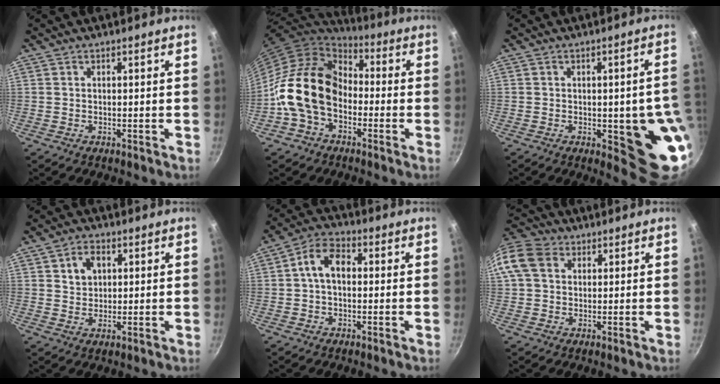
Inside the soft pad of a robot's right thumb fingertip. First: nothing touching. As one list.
[{"total": 16.8, "force": [-3.2, 12.0, 11.3], "torque": [-0.171, 0.043, -0.078]}, {"total": 13.1, "force": [-2.2, 4.3, 12.2], "torque": [-0.096, -0.003, -0.023]}, {"total": 5.1, "force": [1.7, 3.8, 2.9], "torque": [-0.031, -0.001, 0.029]}, {"total": 7.5, "force": [0.6, 5.0, 5.6], "torque": [-0.084, 0.025, -0.002]}, {"total": 11.9, "force": [3.0, 9.4, 6.6], "torque": [-0.131, 0.021, 0.040]}]